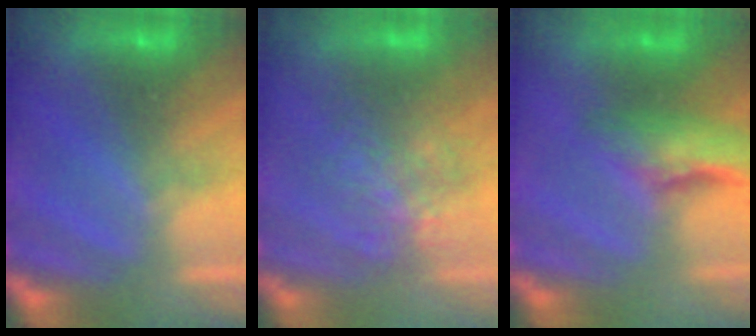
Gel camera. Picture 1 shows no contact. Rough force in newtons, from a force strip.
{"total": 3.5}
{"total": 5.3}